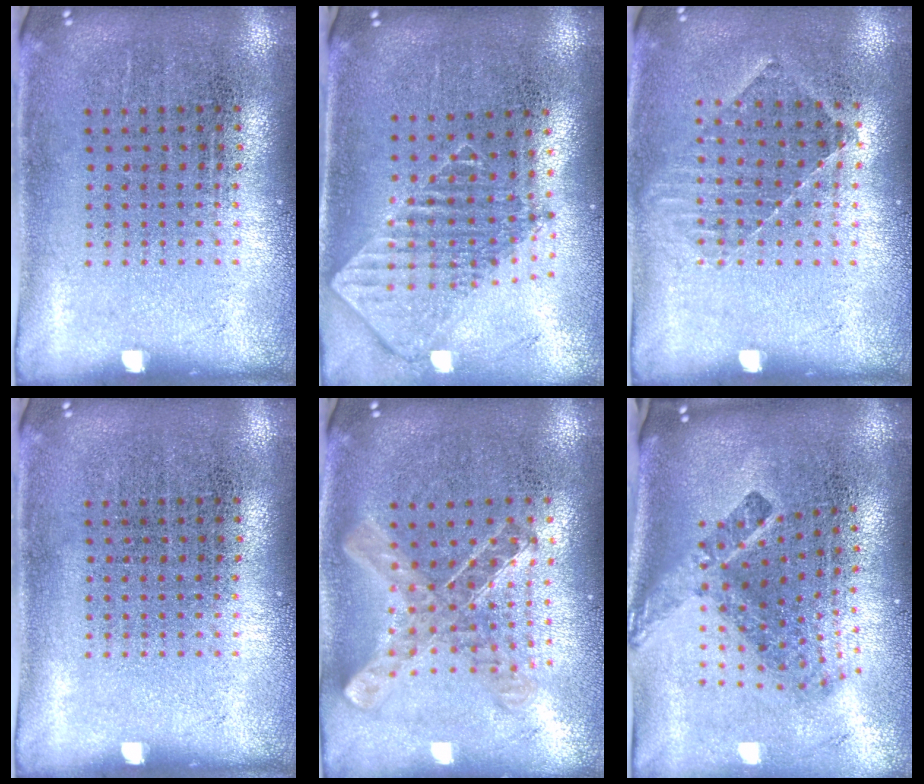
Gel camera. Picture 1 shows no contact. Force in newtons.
{"total": 2.1, "press": 1.6, "slide": 1.3}
{"total": 1.0, "press": 0.9, "slide": 0.2}
{"total": 0.0}
{"total": 1.0, "press": 1.0, "slide": 0.1}
{"total": 2.6, "press": 1.6, "slide": 2.0}